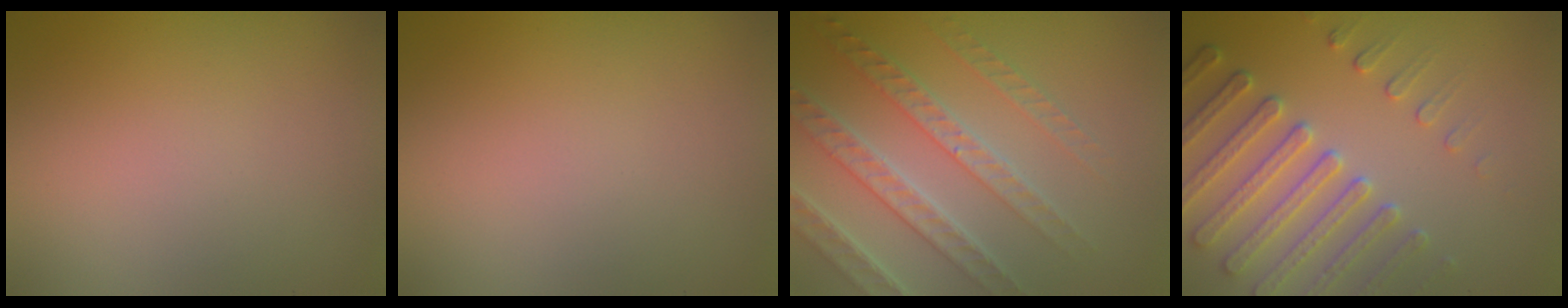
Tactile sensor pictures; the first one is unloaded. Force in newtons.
{"total": 0.0}
{"total": 6.1, "press": 4.9, "slide": 3.5}
{"total": 5.2, "press": 4.7, "slide": 2.2}